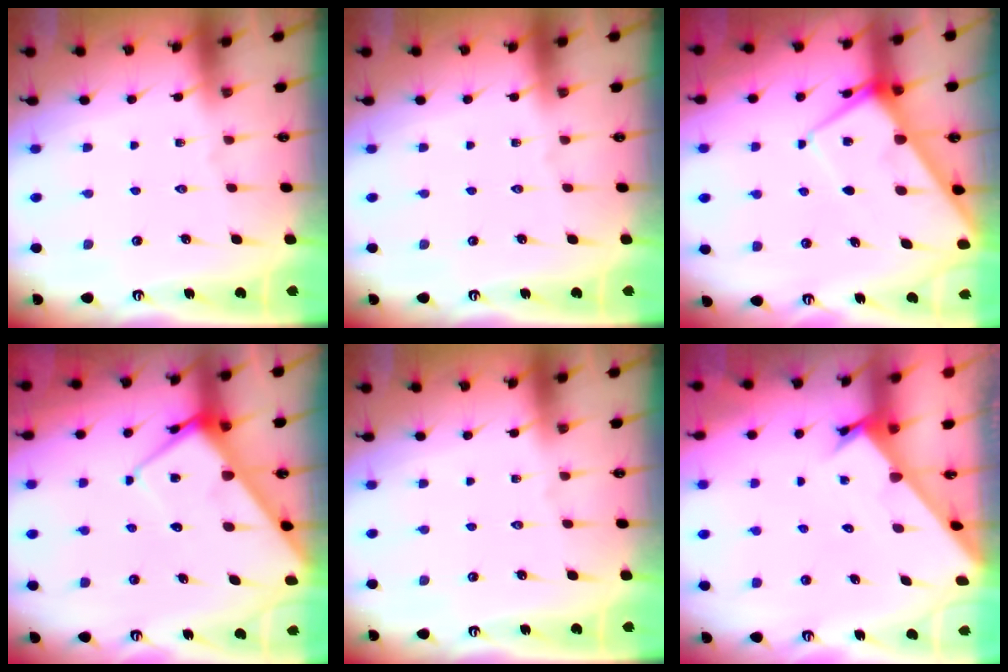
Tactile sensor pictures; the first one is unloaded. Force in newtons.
{"total": 0.0}
{"total": 7.9, "press": 7.8, "slide": 0.8}
{"total": 8.4, "press": 8.4, "slide": 0.6}
{"total": 0.0}
{"total": 2.3, "press": 2.3, "slide": 0.1}